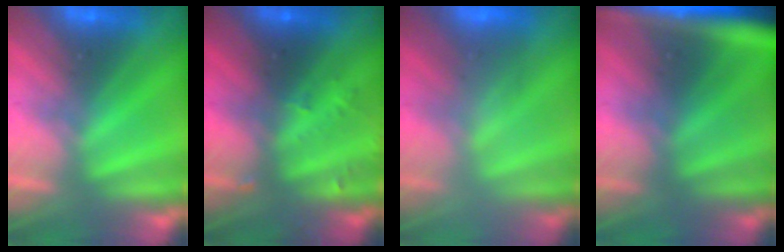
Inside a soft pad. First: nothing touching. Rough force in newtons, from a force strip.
{"total": 2.9}
{"total": 2.3}
{"total": 7.8}